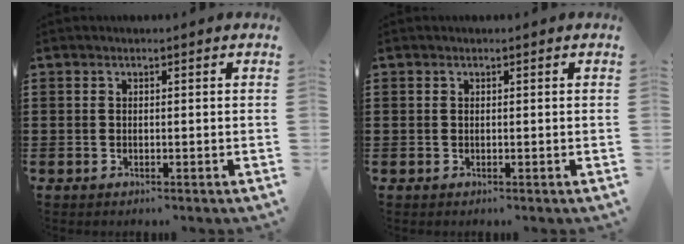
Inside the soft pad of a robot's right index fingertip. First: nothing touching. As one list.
[{"total": 0.0}]